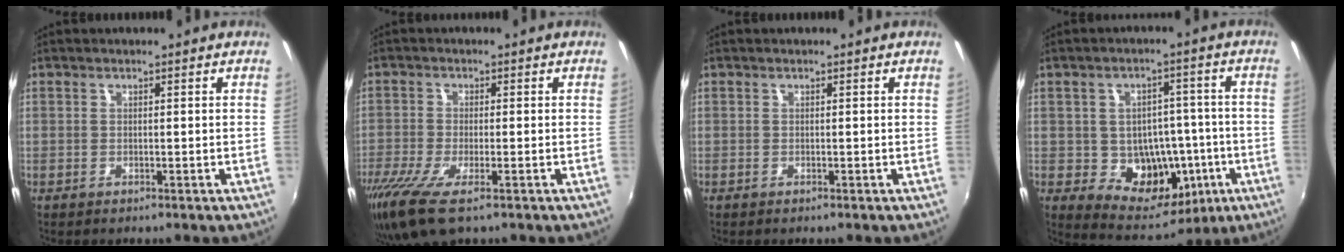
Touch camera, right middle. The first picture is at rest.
{"total": 9.9, "force": [-6.3, 2.0, 7.4], "torque": [-0.169, -0.042, -0.120]}
{"total": 0.0}
{"total": 12.5, "force": [-2.8, 10.2, 6.6], "torque": [-0.111, 0.013, -0.019]}